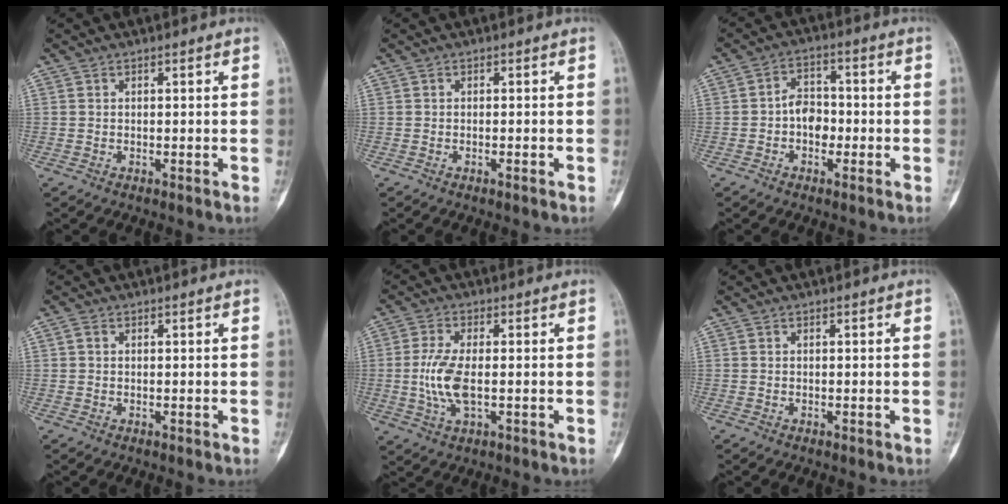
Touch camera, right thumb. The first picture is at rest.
{"total": 0.9, "force": [-0.6, 0.0, 0.7], "torque": [-0.012, 0.000, -0.007]}
{"total": 6.5, "force": [-1.3, 4.9, 4.1], "torque": [-0.029, 0.022, -0.033]}
{"total": 0.8, "force": [0.0, -0.8, 0.1], "torque": [-0.011, 0.003, 0.001]}
{"total": 7.6, "force": [-0.8, 3.1, 6.9], "torque": [-0.161, -0.003, -0.016]}
{"total": 0.0}